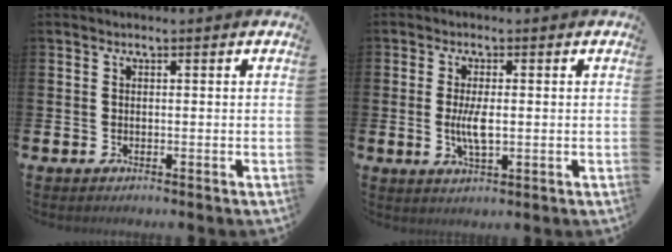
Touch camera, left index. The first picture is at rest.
{"total": 4.0, "force": [0.1, 1.4, 3.8], "torque": [-0.074, -0.001, -0.003]}